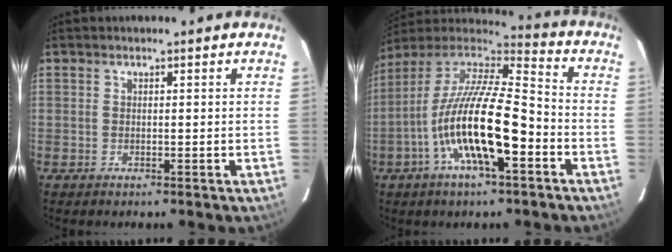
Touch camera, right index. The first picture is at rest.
{"total": 19.4, "force": [-6.8, 5.0, 17.5], "torque": [-0.321, -0.020, -0.133]}